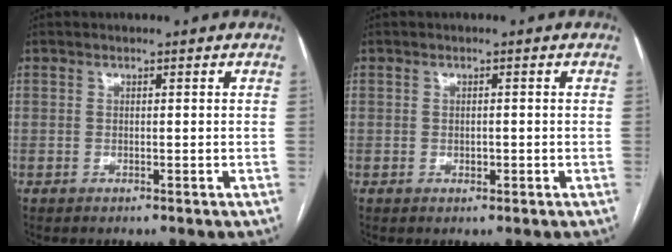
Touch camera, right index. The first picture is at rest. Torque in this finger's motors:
{"motor_torque": [-0.06, 0.01, -0.03, 0.00]}